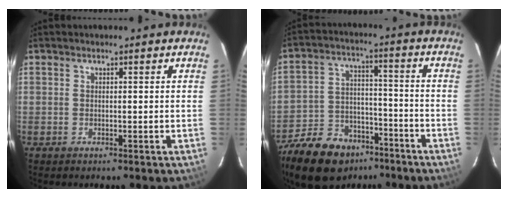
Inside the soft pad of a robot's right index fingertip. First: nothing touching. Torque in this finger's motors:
{"motor_torque": [0.47, -0.65, 0.09, -0.07]}